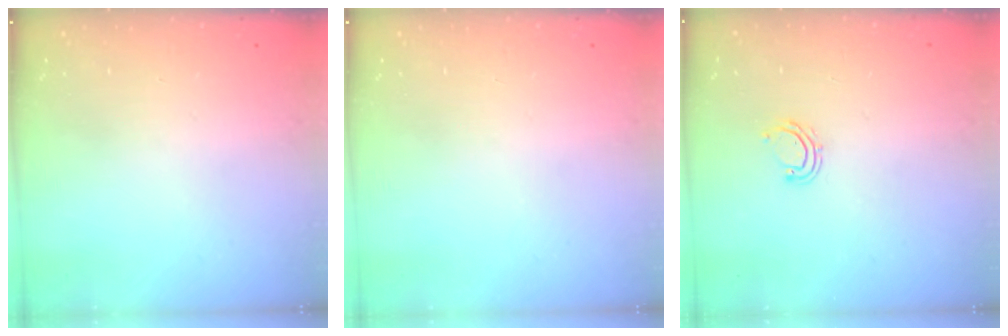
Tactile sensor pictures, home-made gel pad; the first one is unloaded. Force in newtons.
{"total": 0.0}
{"total": 5.9, "press": 5.8, "slide": 1.3}